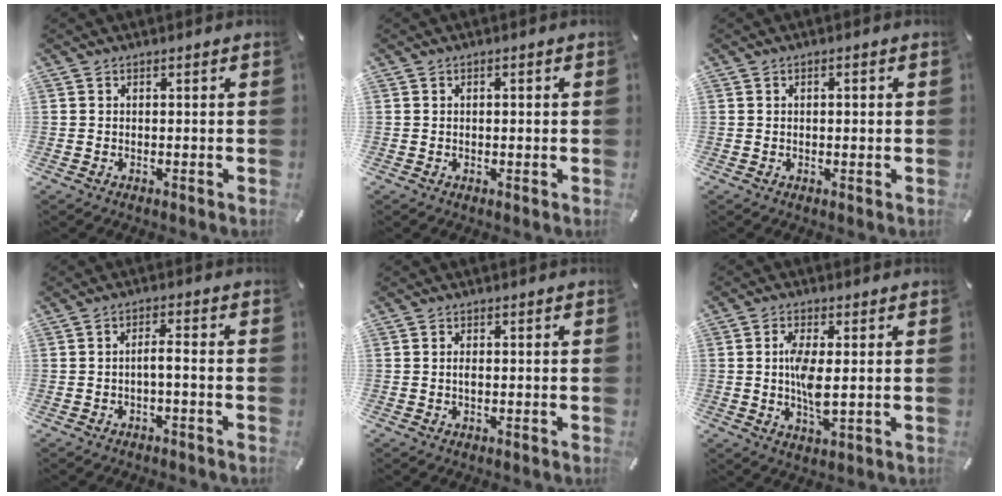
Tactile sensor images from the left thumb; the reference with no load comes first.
{"total": 0.8, "force": [0.0, 0.4, 0.7], "torque": [-0.013, 0.002, -0.001]}
{"total": 1.4, "force": [0.1, 0.6, 1.3], "torque": [-0.024, 0.003, -0.001]}
{"total": 3.1, "force": [-1.5, 0.5, 2.7], "torque": [-0.047, 0.008, -0.029]}
{"total": 1.6, "force": [0.1, 0.3, 1.6], "torque": [-0.032, -0.004, 0.001]}
{"total": 7.0, "force": [0.3, 2.7, 6.4], "torque": [-0.134, -0.006, 0.000]}